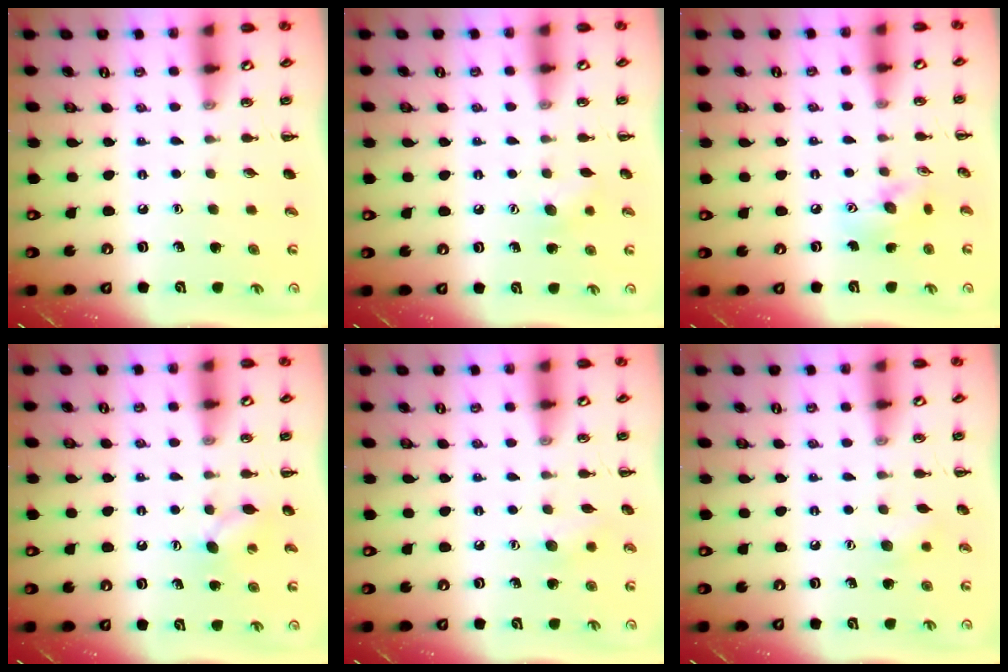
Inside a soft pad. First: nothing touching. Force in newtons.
{"total": 7.3, "press": 7.1, "slide": 1.4}
{"total": 9.7, "press": 9.7, "slide": 1.1}
{"total": 6.1, "press": 6.0, "slide": 1.1}
{"total": 6.1, "press": 6.0, "slide": 1.3}
{"total": 6.8, "press": 6.7, "slide": 1.2}